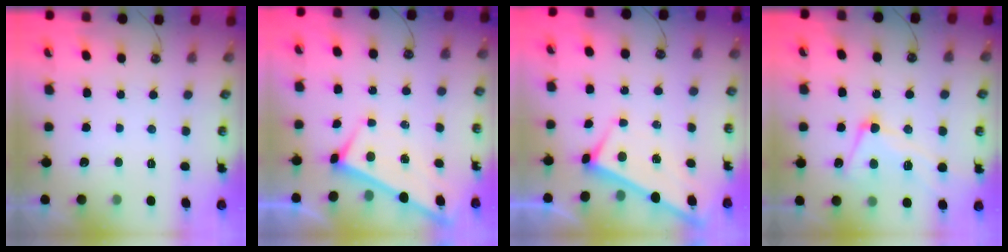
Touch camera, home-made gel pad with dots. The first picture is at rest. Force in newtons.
{"total": 1.4, "press": 1.3, "slide": 0.5}
{"total": 3.0, "press": 3.0, "slide": 0.1}
{"total": 5.7, "press": 5.6, "slide": 1.4}